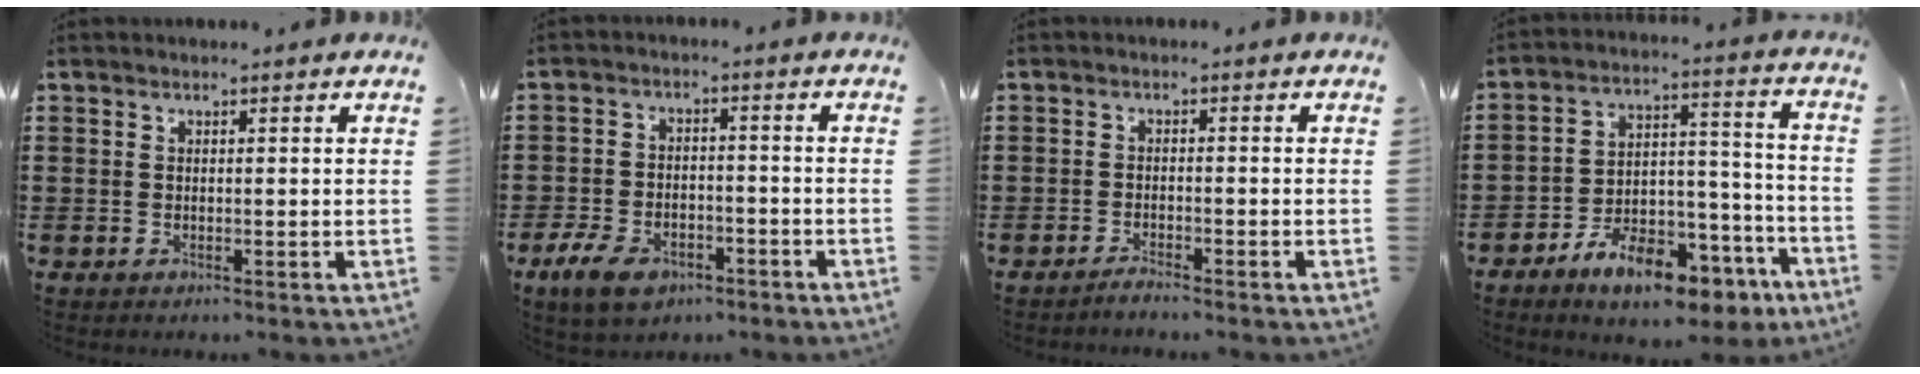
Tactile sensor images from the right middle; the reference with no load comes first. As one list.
[{"total": 5.8, "force": [-4.0, 2.7, 3.1], "torque": [-0.070, 0.008, -0.079]}, {"total": 1.4, "force": [-1.3, 0.0, 0.5], "torque": [-0.010, -0.002, -0.025]}, {"total": 10.5, "force": [-8.1, 4.1, 5.5], "torque": [-0.086, 0.041, -0.145]}]